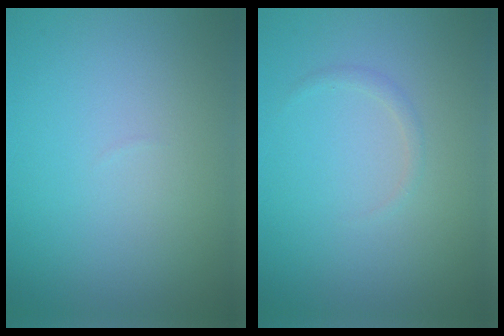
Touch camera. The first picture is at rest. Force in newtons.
{"total": 0.7, "press": 0.7, "slide": 0.1}